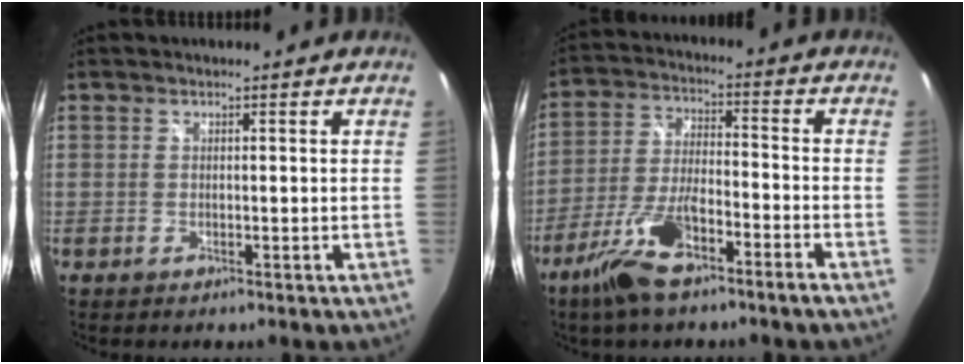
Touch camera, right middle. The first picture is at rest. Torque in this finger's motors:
{"motor_torque": [1.10, -1.04, 0.69, 0.21]}